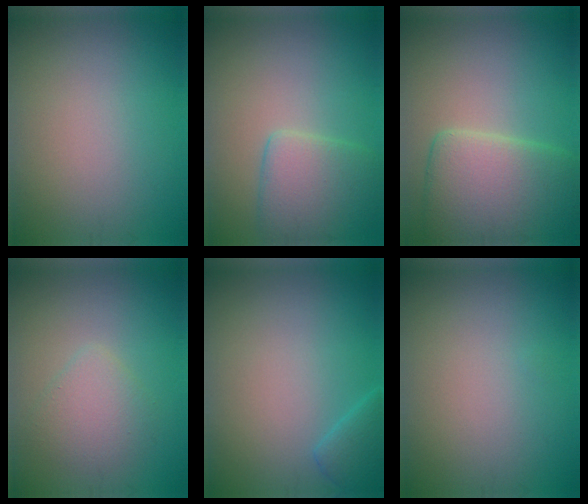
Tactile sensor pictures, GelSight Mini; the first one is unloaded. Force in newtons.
{"total": 4.4, "press": 4.4, "slide": 0.4}
{"total": 7.7, "press": 7.7, "slide": 0.9}
{"total": 2.5, "press": 2.5, "slide": 0.2}
{"total": 2.0, "press": 2.0, "slide": 0.1}
{"total": 0.0}